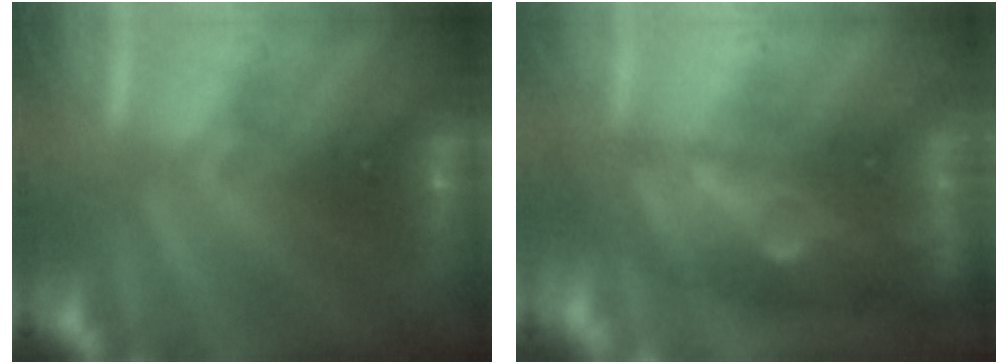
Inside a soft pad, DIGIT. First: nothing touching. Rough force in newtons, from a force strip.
{"total": 7.3}